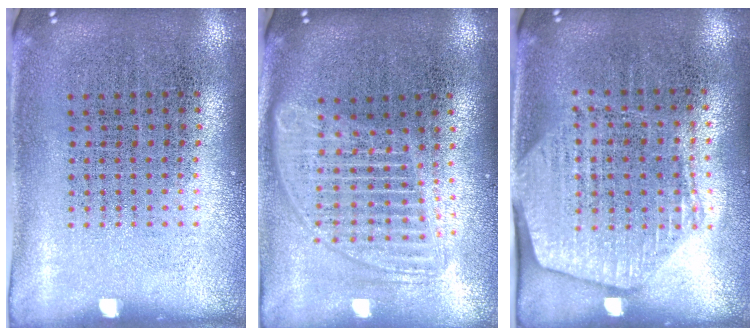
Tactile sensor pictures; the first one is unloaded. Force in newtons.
{"total": 1.8, "press": 1.5, "slide": 0.9}
{"total": 1.7, "press": 1.5, "slide": 0.7}